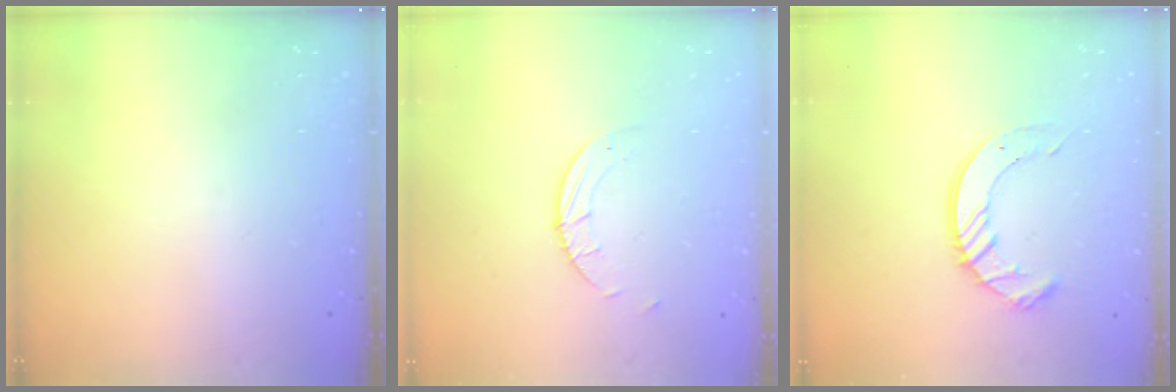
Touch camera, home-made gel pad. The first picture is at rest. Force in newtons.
{"total": 1.9, "press": 1.9, "slide": 0.1}
{"total": 10.2, "press": 10.1, "slide": 1.0}